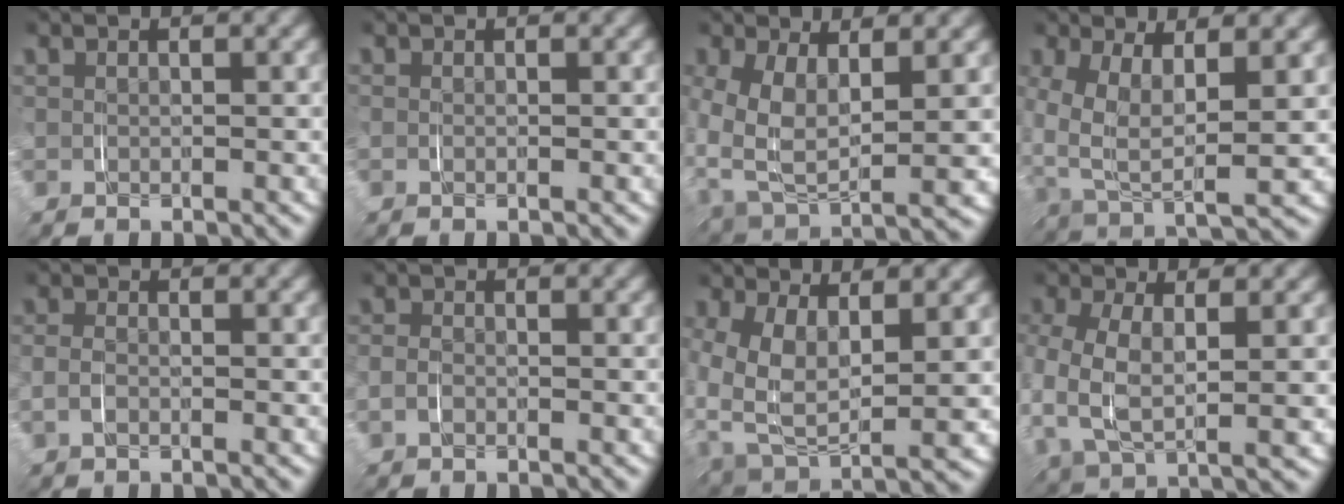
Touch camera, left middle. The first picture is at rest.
{"total": 0.0}
{"total": 3.0, "force": [0.7, 1.7, 2.4], "torque": [-0.058, -0.030, 0.019]}
{"total": 2.9, "force": [1.3, 1.1, 2.4], "torque": [-0.050, -0.011, 0.024]}
{"total": 0.8, "force": [-0.6, -0.4, -0.3], "torque": [0.005, -0.002, -0.012]}
{"total": 0.8, "force": [-0.7, 0.2, -0.3], "torque": [-0.003, -0.005, -0.014]}
{"total": 3.2, "force": [0.6, 2.0, 2.4], "torque": [-0.059, -0.033, 0.018]}
{"total": 2.1, "force": [0.2, 0.8, 1.9], "torque": [-0.051, -0.009, 0.002]}